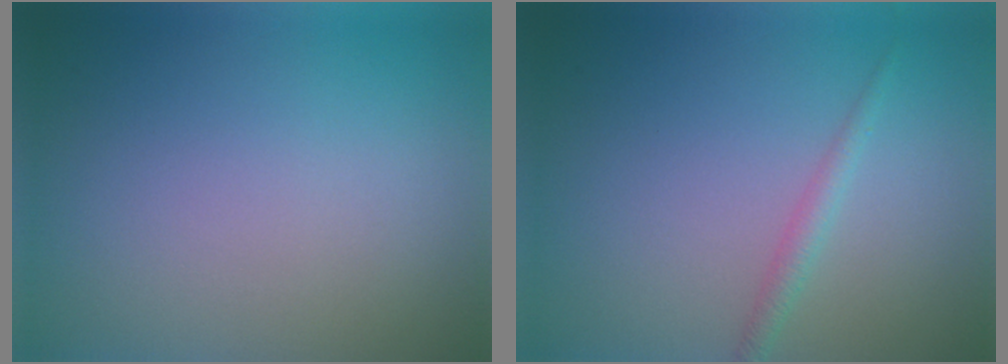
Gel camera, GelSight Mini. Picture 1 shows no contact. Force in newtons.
{"total": 1.4, "press": 1.4, "slide": 0.0}